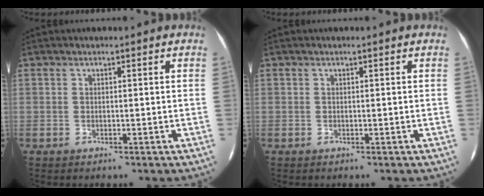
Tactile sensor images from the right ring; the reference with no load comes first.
{"total": 0.0}